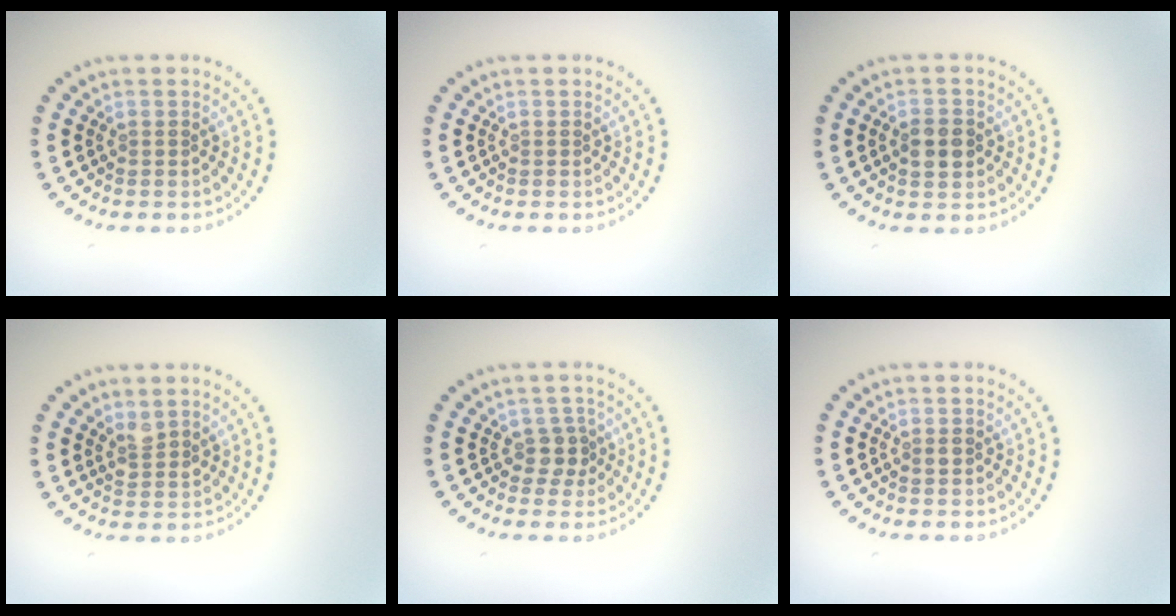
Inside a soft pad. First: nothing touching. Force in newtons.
{"total": 0.0}
{"total": 3.0, "press": 3.0, "slide": 0.2}
{"total": 1.7, "press": 1.5, "slide": 0.9}
{"total": 1.8, "press": 1.5, "slide": 1.1}
{"total": 0.9, "press": 0.9, "slide": 0.0}